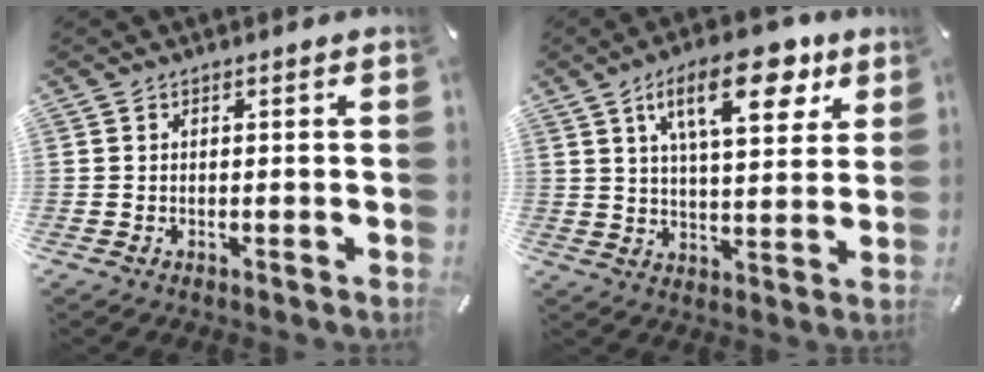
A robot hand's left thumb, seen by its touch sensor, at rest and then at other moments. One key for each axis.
{"total": 17.3, "fx": 8.9, "fy": 7.5, "fz": 12.8, "tx": -0.192, "ty": -0.024, "tz": 0.141}